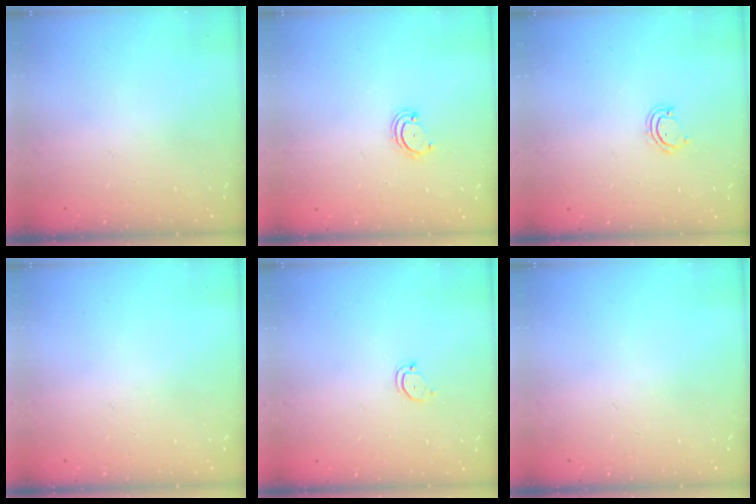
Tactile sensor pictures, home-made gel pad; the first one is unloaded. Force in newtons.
{"total": 2.9, "press": 2.9, "slide": 0.3}
{"total": 3.7, "press": 3.6, "slide": 0.3}
{"total": 0.0}
{"total": 2.4, "press": 2.4, "slide": 0.2}
{"total": 0.0}